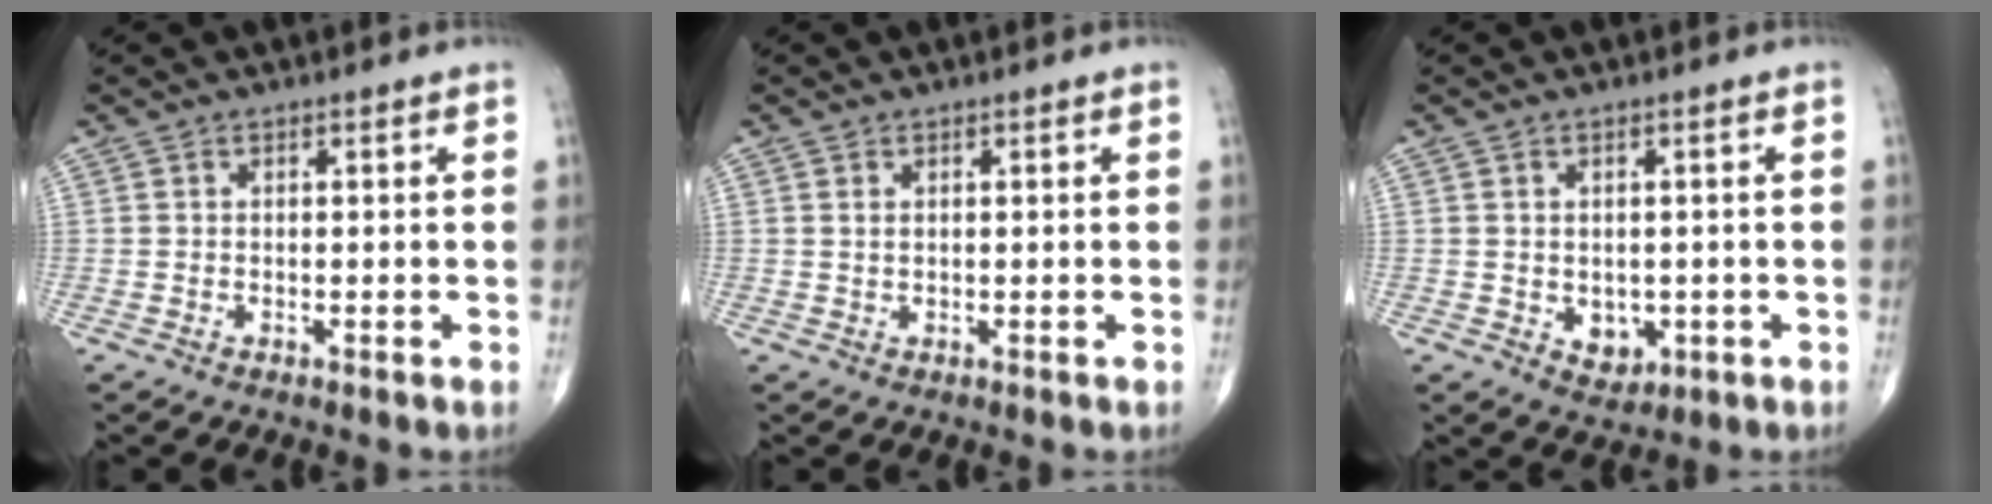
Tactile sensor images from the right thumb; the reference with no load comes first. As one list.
[{"total": 0.8, "force": [0.4, 0.5, 0.6], "torque": [-0.013, 0.000, 0.009]}, {"total": 4.2, "force": [-0.7, 3.2, 2.6], "torque": [-0.018, -0.004, 0.001]}]